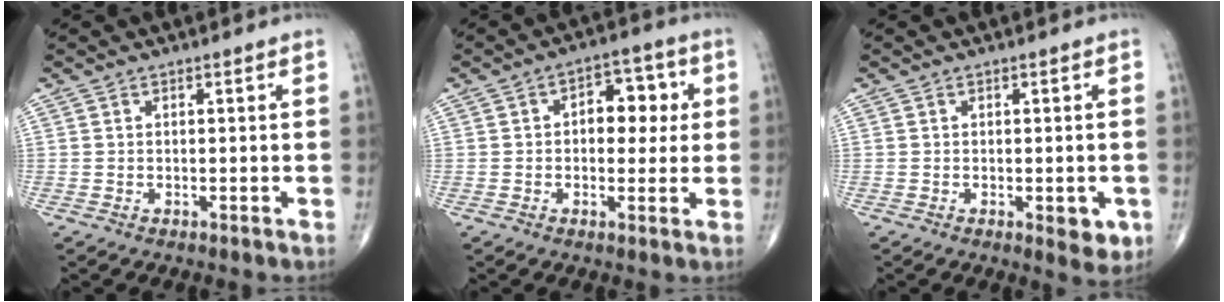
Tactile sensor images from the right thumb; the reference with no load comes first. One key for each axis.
{"total": 8.4, "fx": 1.2, "fy": 5.2, "fz": 6.4, "tx": -0.048, "ty": 0.015, "tz": 0.014}
{"total": 4.3, "fx": -1.3, "fy": 1.9, "fz": 3.7, "tx": -0.029, "ty": -0.006, "tz": -0.012}